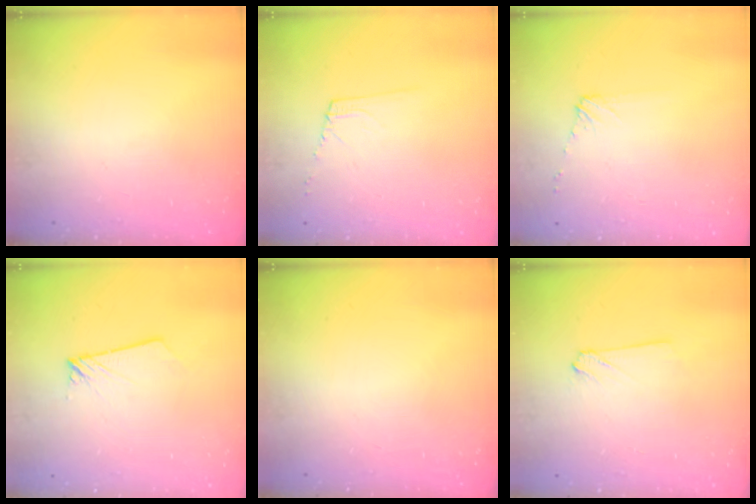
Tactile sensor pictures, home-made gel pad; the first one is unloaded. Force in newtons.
{"total": 4.4, "press": 4.3, "slide": 0.7}
{"total": 4.8, "press": 4.7, "slide": 0.7}
{"total": 1.9, "press": 1.9, "slide": 0.2}
{"total": 0.0}
{"total": 3.1, "press": 3.1, "slide": 0.4}